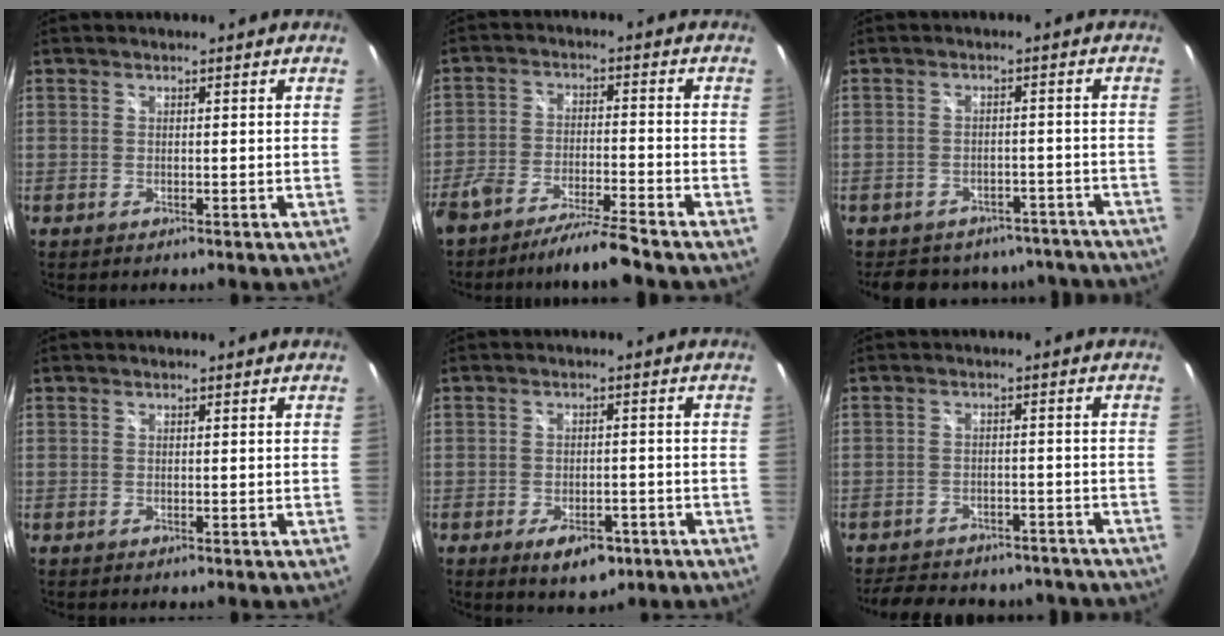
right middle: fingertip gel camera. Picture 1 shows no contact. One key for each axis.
{"total": 8.7, "fx": -7.6, "fy": -0.1, "fz": 4.2, "tx": -0.095, "ty": -0.005, "tz": -0.134}
{"total": 16.1, "fx": -13.5, "fy": 7.4, "fz": 4.7, "tx": -0.103, "ty": 0.023, "tz": -0.155}
{"total": 0.0}
{"total": 6.8, "fx": -3.9, "fy": 3.6, "fz": 4.3, "tx": -0.081, "ty": -0.006, "tz": -0.051}
{"total": 15.9, "fx": -13.4, "fy": 6.2, "fz": 5.9, "tx": -0.126, "ty": 0.007, "tz": -0.167}